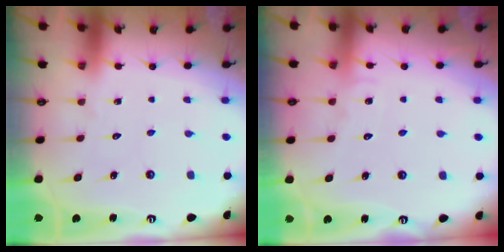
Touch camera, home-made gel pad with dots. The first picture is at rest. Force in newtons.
{"total": 6.0, "press": 6.0, "slide": 0.6}